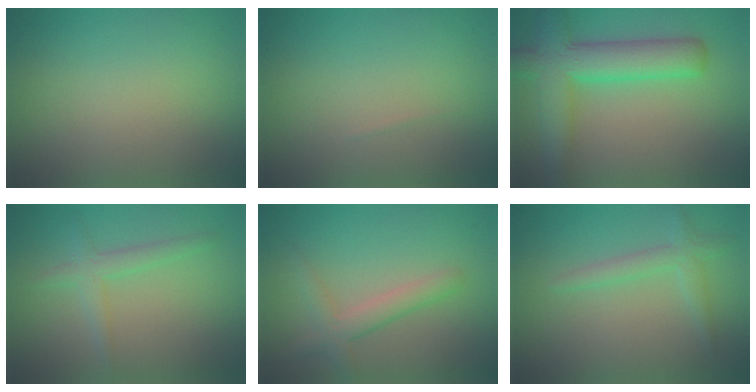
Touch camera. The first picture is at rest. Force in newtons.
{"total": 0.0}
{"total": 7.5, "press": 7.4, "slide": 0.3}
{"total": 2.1, "press": 2.1, "slide": 0.1}
{"total": 2.7, "press": 2.7, "slide": 0.1}
{"total": 2.0, "press": 2.0, "slide": 0.1}